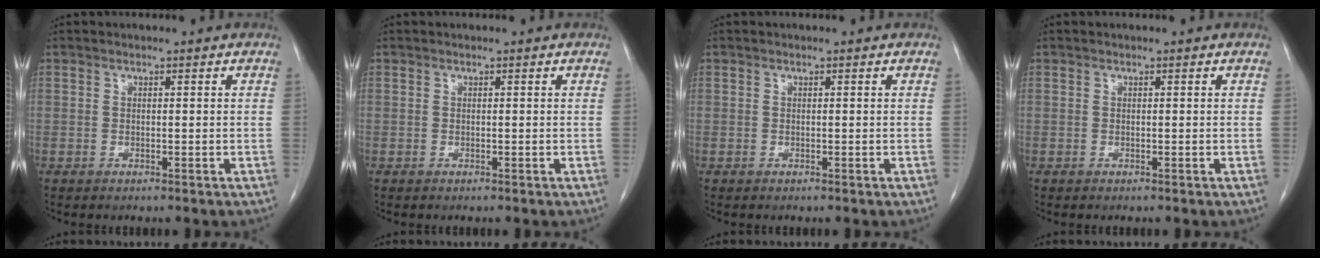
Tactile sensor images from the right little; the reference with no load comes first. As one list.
[{"total": 0.0}, {"total": 0.0}, {"total": 0.0}]